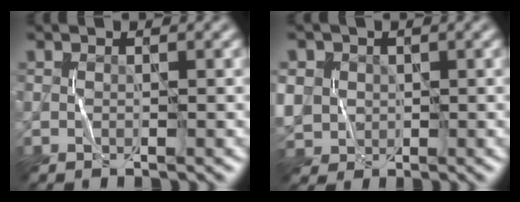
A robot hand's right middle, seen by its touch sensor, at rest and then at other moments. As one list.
[{"total": 5.6, "force": [0.9, 5.1, 2.3], "torque": [-0.066, 0.020, 0.006]}]